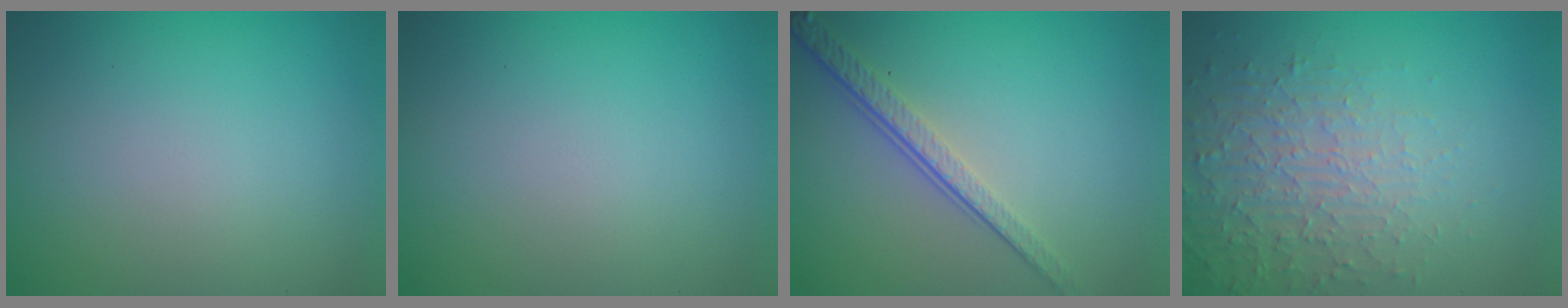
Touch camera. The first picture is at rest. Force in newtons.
{"total": 0.0}
{"total": 4.0, "press": 2.8, "slide": 2.9}
{"total": 3.9, "press": 3.5, "slide": 1.8}